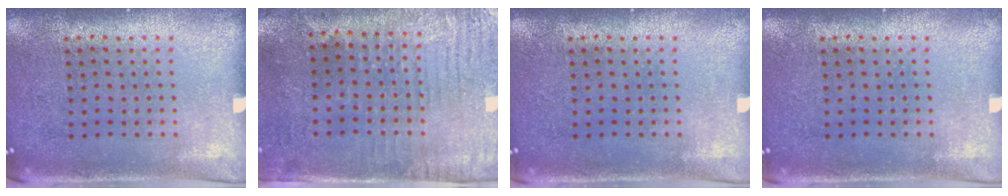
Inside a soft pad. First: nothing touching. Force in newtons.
{"total": 3.0, "press": 2.5, "slide": 1.6}
{"total": 0.5, "press": 0.5, "slide": 0.2}
{"total": 0.5, "press": 0.5, "slide": 0.2}